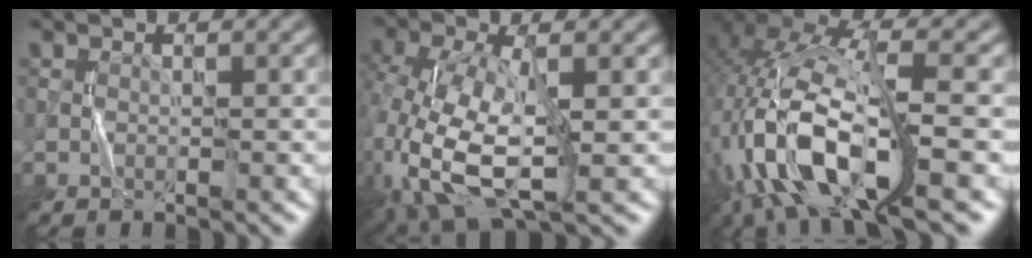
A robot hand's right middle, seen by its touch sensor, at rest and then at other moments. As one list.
[{"total": 9.9, "force": [-2.0, 5.2, 8.1], "torque": [-0.193, -0.018, -0.037]}, {"total": 14.2, "force": [-3.5, 5.3, 12.7], "torque": [-0.279, 0.008, -0.063]}]